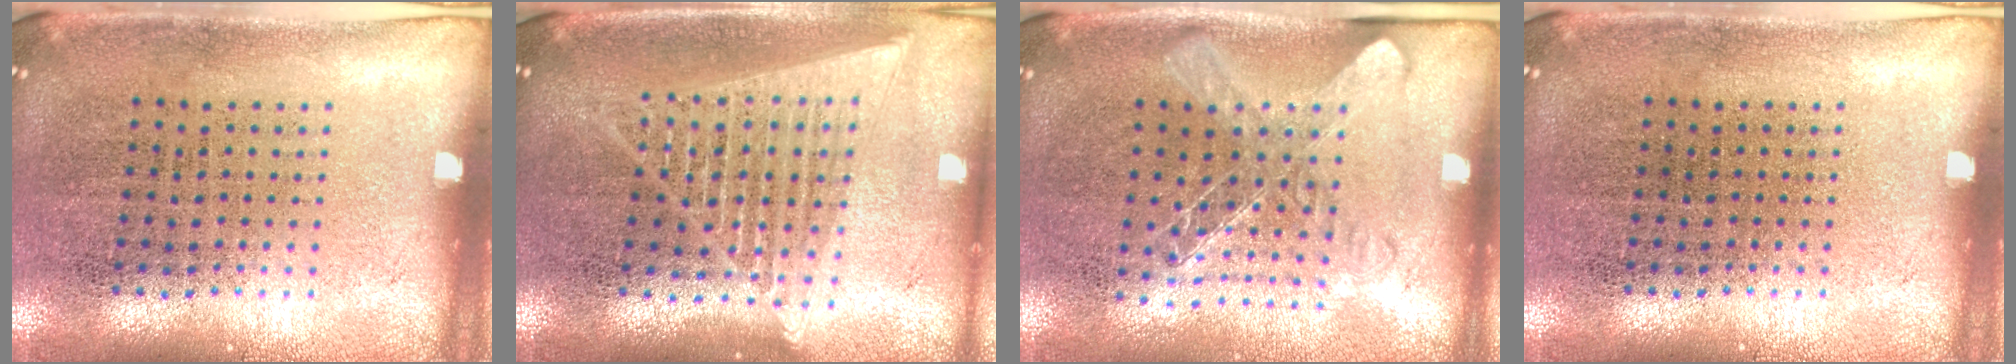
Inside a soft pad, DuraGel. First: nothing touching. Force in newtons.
{"total": 1.8, "press": 1.6, "slide": 0.8}
{"total": 1.5, "press": 1.3, "slide": 0.6}
{"total": 0.0}